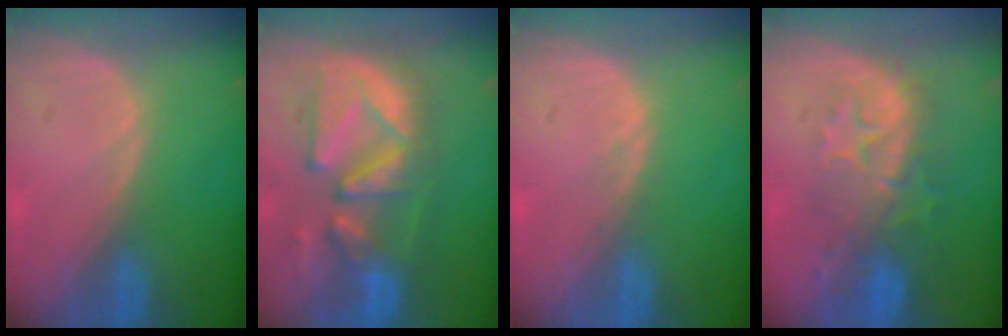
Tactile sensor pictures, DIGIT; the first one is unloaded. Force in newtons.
{"total": 11.8, "press": 11.0, "slide": 4.5}
{"total": 0.6, "press": 0.6, "slide": 0.1}
{"total": 9.1, "press": 8.6, "slide": 3.0}